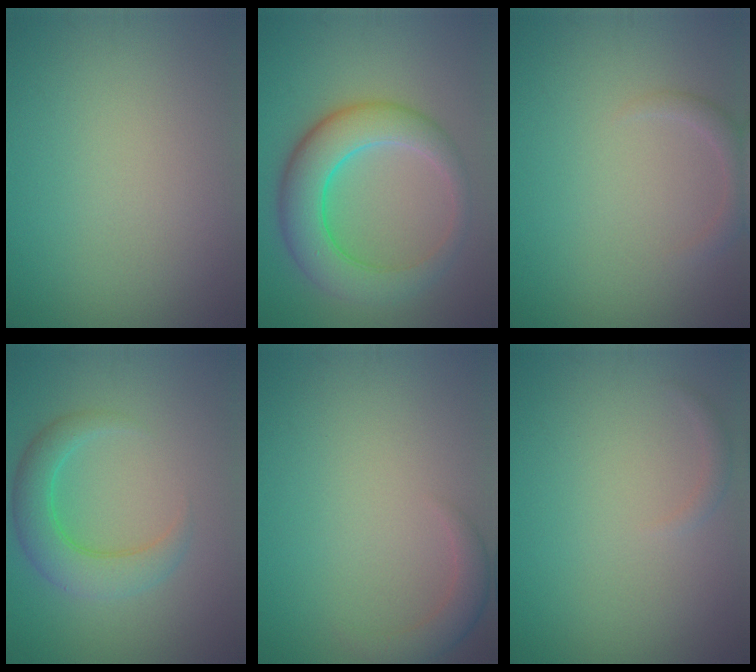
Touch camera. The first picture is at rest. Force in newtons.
{"total": 7.1, "press": 7.1, "slide": 0.1}
{"total": 1.6, "press": 1.6, "slide": 0.1}
{"total": 4.2, "press": 4.1, "slide": 0.3}
{"total": 2.2, "press": 2.2, "slide": 0.2}
{"total": 0.8, "press": 0.8, "slide": 0.0}